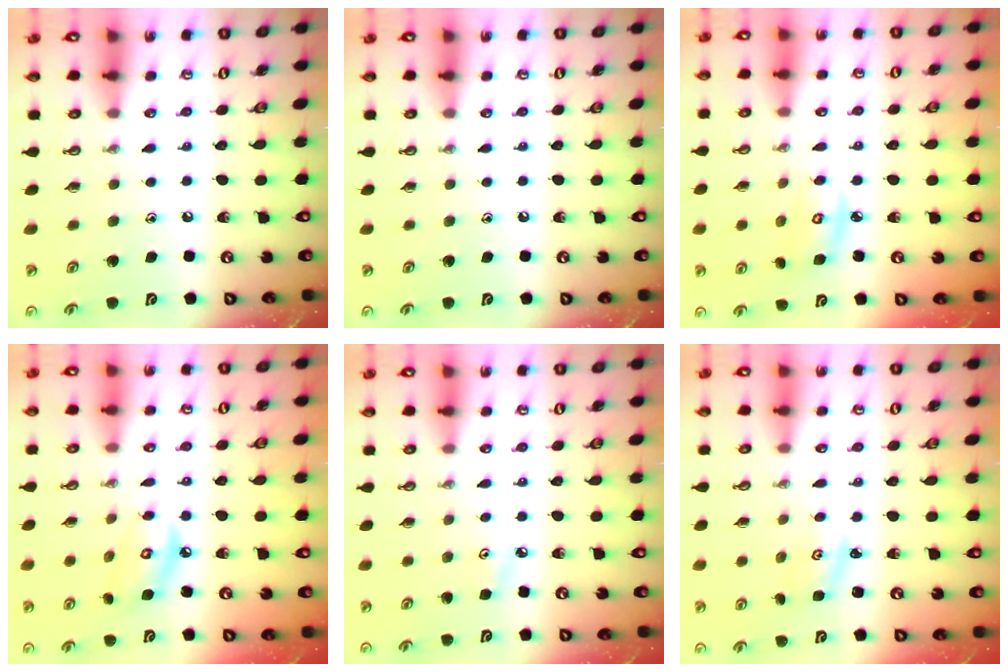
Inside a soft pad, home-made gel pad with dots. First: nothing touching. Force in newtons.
{"total": 0.0}
{"total": 4.9, "press": 4.9, "slide": 0.3}
{"total": 7.4, "press": 7.4, "slide": 0.5}
{"total": 3.2, "press": 3.2, "slide": 0.3}
{"total": 1.7, "press": 1.7, "slide": 0.2}